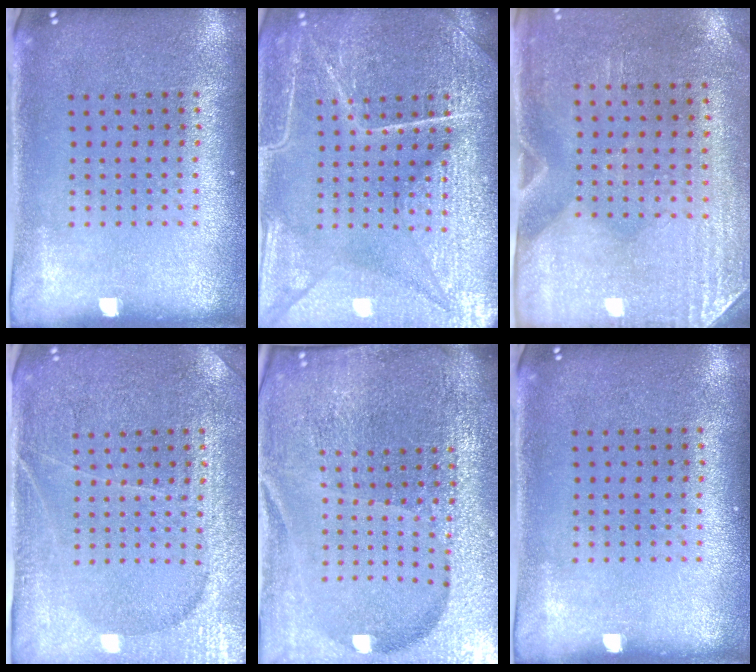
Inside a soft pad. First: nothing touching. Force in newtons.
{"total": 7.2, "press": 7.1, "slide": 0.8}
{"total": 2.9, "press": 2.5, "slide": 1.5}
{"total": 4.0, "press": 3.7, "slide": 1.3}
{"total": 6.8, "press": 5.9, "slide": 3.5}
{"total": 0.0}